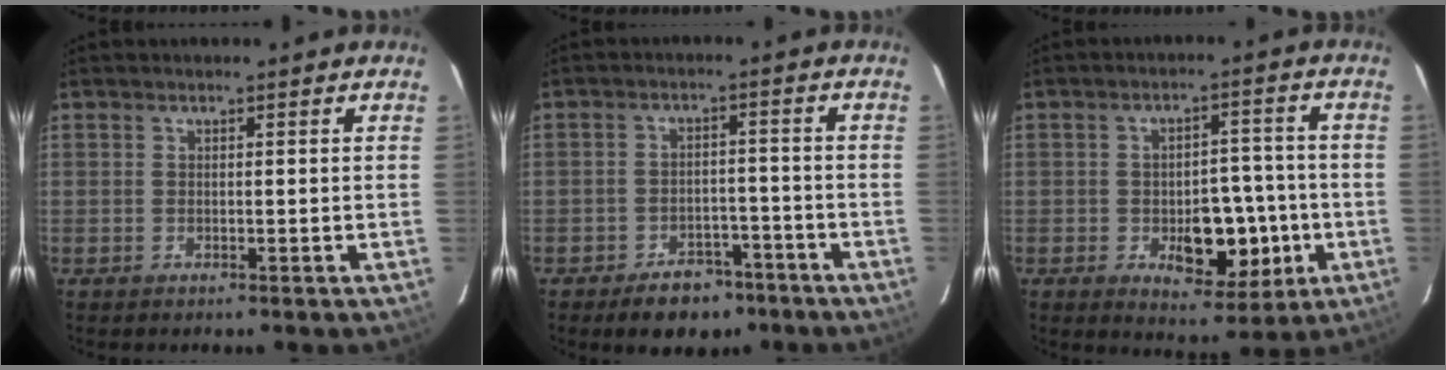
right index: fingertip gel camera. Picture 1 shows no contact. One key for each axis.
{"total": 7.1, "fx": -4.8, "fy": 4.0, "fz": 3.2, "tx": -0.047, "ty": 0.006, "tz": -0.070}
{"total": 9.9, "fx": -2.7, "fy": 5.2, "fz": 8.0, "tx": -0.103, "ty": 0.012, "tz": -0.029}